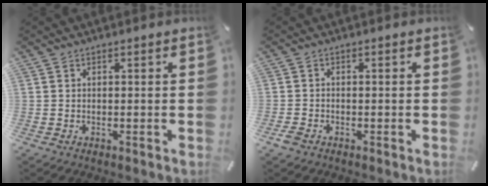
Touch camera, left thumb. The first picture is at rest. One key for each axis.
{"total": 1.8, "fx": -1.2, "fy": 1.0, "fz": 0.9, "tx": -0.023, "ty": 0.001, "tz": -0.024}